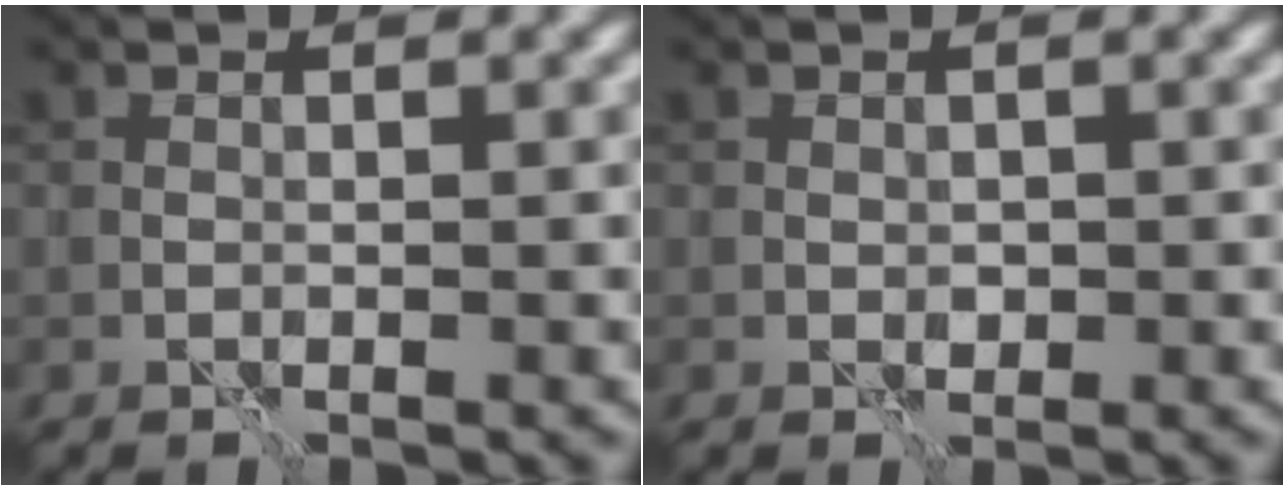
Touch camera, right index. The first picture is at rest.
{"total": 0.7, "force": [0.0, 0.6, 0.4], "torque": [-0.005, -0.003, 0.000]}